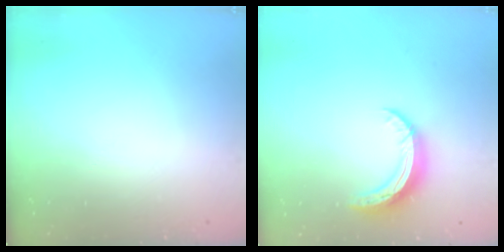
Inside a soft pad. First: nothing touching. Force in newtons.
{"total": 10.1, "press": 10.1, "slide": 0.5}